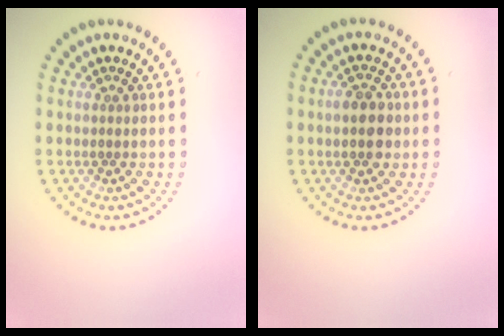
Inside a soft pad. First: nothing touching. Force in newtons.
{"total": 3.0, "press": 3.0, "slide": 0.2}